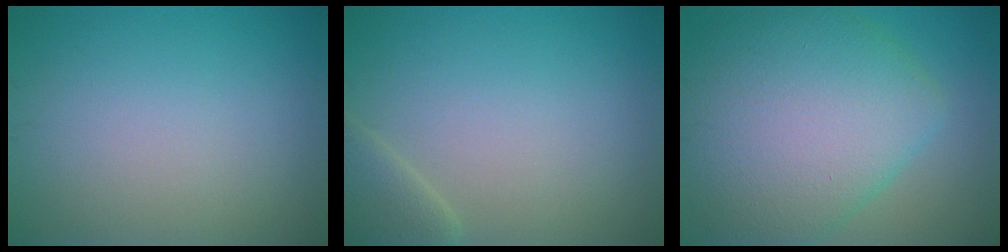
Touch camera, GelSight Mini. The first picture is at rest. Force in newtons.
{"total": 2.5, "press": 2.5, "slide": 0.2}
{"total": 10.7, "press": 10.7, "slide": 0.4}